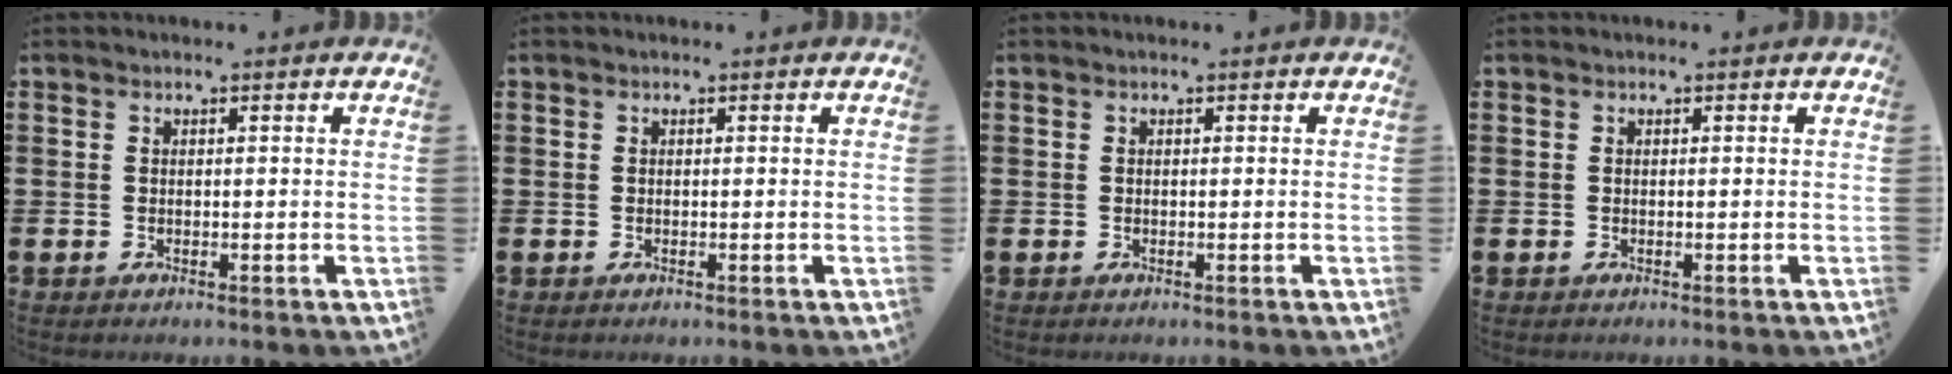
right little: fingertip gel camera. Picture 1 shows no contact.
{"total": 0.0}
{"total": 0.0}
{"total": 0.0}